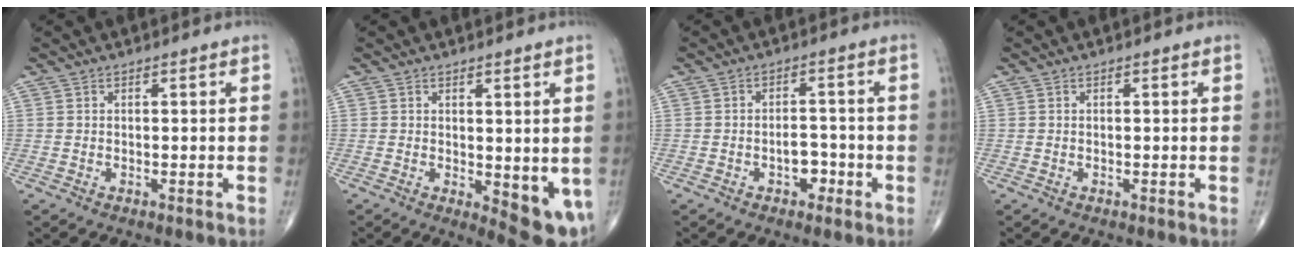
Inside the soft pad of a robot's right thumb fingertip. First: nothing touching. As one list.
[{"total": 7.4, "force": [-0.5, 2.9, 6.8], "torque": [-0.078, -0.019, 0.003]}, {"total": 3.9, "force": [-1.6, 2.5, 2.5], "torque": [-0.018, 0.018, -0.025]}, {"total": 0.0}]